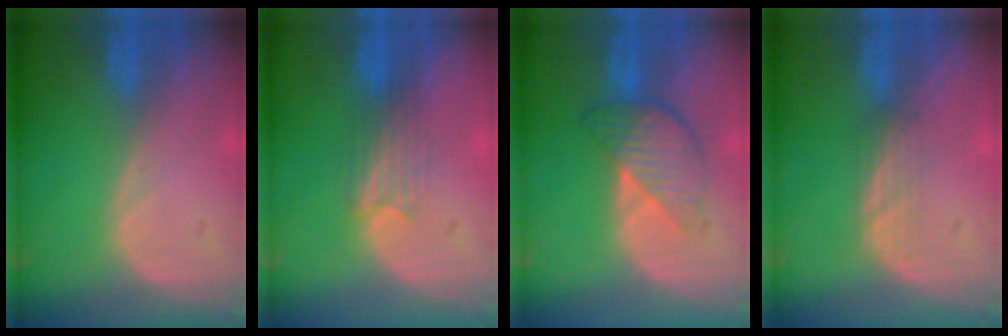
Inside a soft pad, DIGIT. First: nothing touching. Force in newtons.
{"total": 3.3, "press": 3.0, "slide": 1.3}
{"total": 5.6, "press": 5.6, "slide": 0.3}
{"total": 2.3, "press": 2.2, "slide": 0.3}